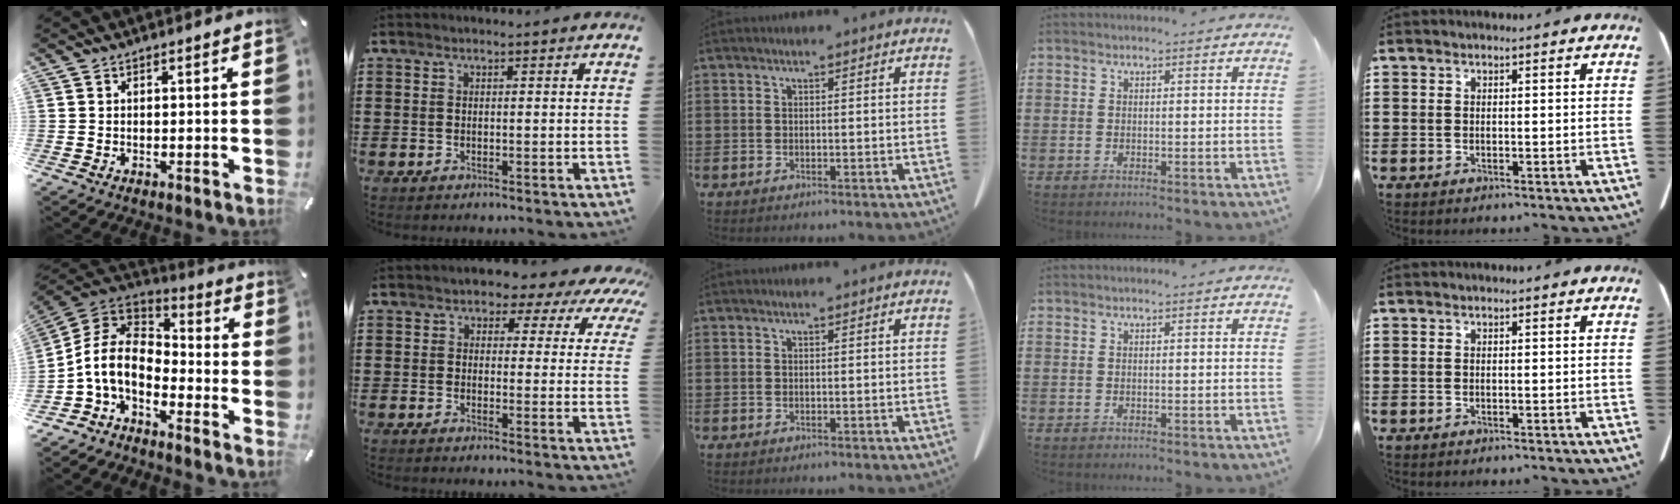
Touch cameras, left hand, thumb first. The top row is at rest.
{"thumb": {"total": 11.2, "force": [-5.2, 7.0, 7.0], "torque": [-0.165, 0.019, -0.105]}, "index": {"total": 3.4, "force": [2.6, 2.0, 1.0], "torque": [-0.024, -0.017, 0.037]}}